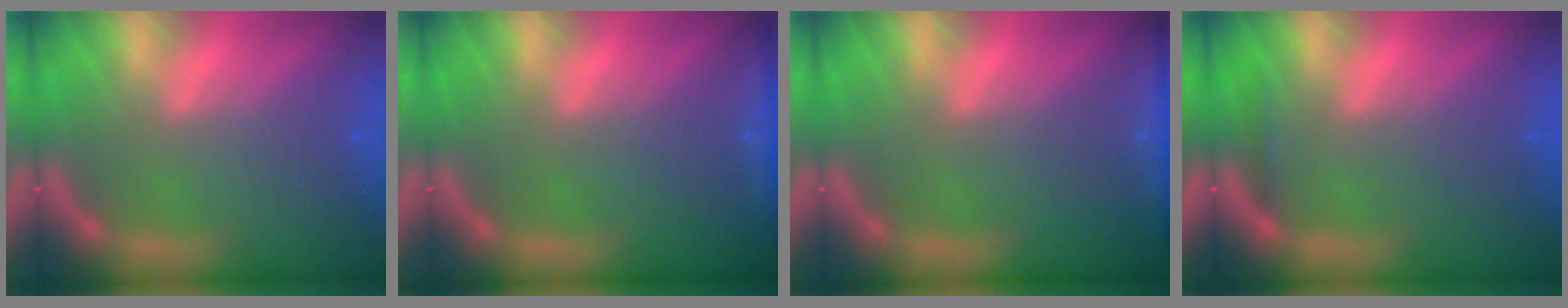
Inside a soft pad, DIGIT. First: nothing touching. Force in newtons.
{"total": 1.9}
{"total": 2.4}
{"total": 0.9}